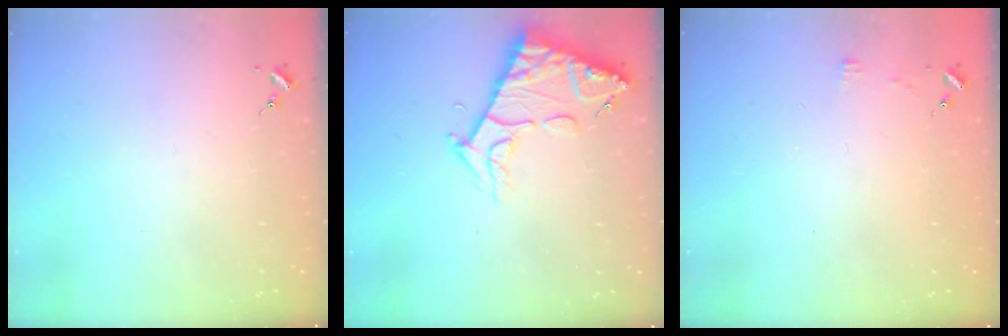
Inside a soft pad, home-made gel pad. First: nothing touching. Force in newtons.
{"total": 12.5, "press": 12.5, "slide": 1.3}
{"total": 3.7, "press": 3.6, "slide": 0.4}